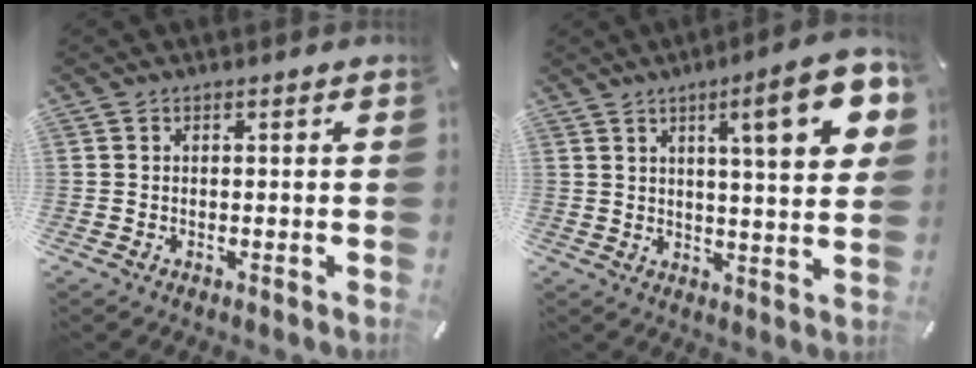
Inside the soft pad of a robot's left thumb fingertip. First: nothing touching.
{"total": 15.4, "force": [6.5, 3.1, 13.6], "torque": [-0.189, -0.028, 0.092]}